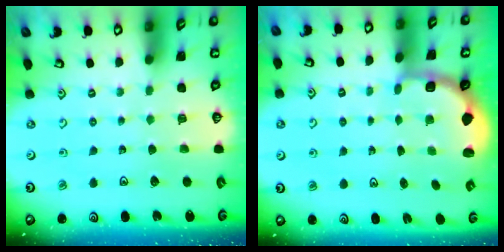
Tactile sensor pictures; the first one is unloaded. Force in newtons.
{"total": 2.3, "press": 2.0, "slide": 1.0}